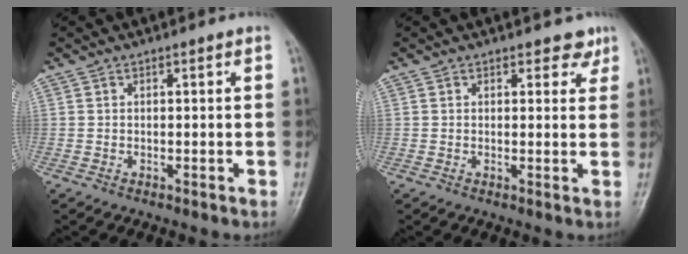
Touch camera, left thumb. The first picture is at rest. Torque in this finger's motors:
{"motor_torque": [-0.31, 0.07, -0.21, 0.08, 0.06]}